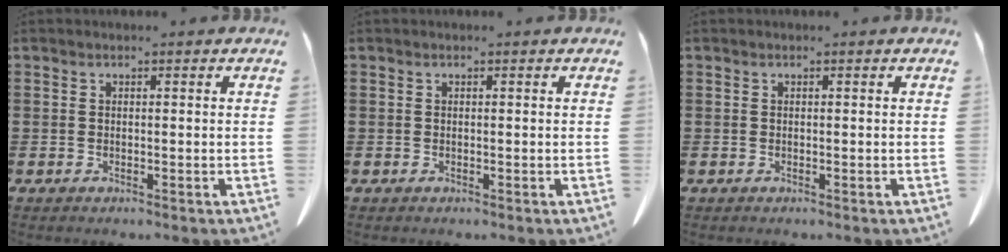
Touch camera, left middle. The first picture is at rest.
{"total": 0.0}
{"total": 0.0}